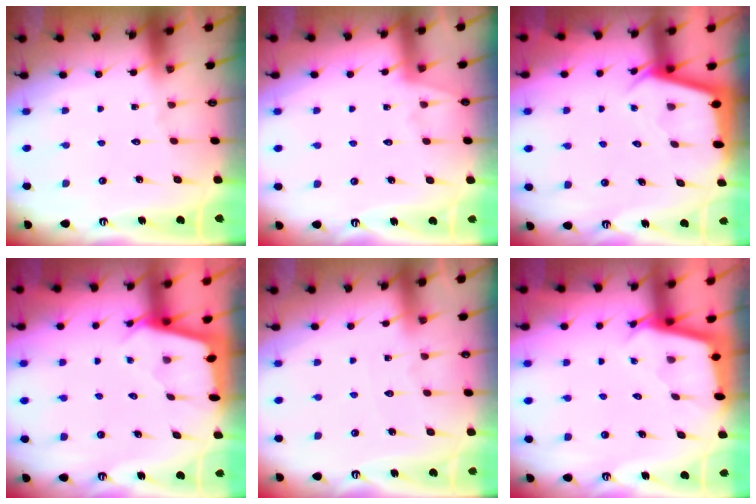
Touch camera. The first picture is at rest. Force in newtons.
{"total": 3.7, "press": 3.7, "slide": 0.4}
{"total": 2.9, "press": 2.9, "slide": 0.3}
{"total": 2.5, "press": 2.5, "slide": 0.3}
{"total": 2.4, "press": 2.4, "slide": 0.3}
{"total": 2.4, "press": 2.4, "slide": 0.1}